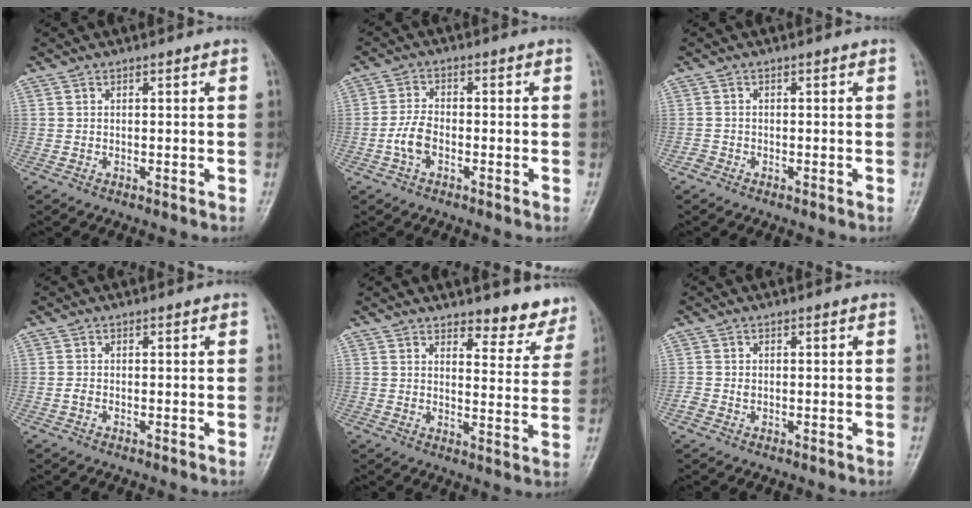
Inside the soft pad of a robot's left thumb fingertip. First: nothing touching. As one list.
[{"total": 4.4, "force": [-1.7, 2.5, 3.1], "torque": [-0.063, 0.013, -0.037]}, {"total": 1.1, "force": [-0.9, 0.7, 0.0], "torque": [0.002, 0.002, -0.024]}, {"total": 0.7, "force": [-0.4, 0.4, 0.5], "torque": [-0.009, 0.001, -0.009]}, {"total": 7.9, "force": [7.0, 2.9, 2.0], "torque": [0.011, -0.056, 0.077]}, {"total": 1.1, "force": [-0.4, 0.9, 0.6], "torque": [-0.002, 0.003, -0.006]}]